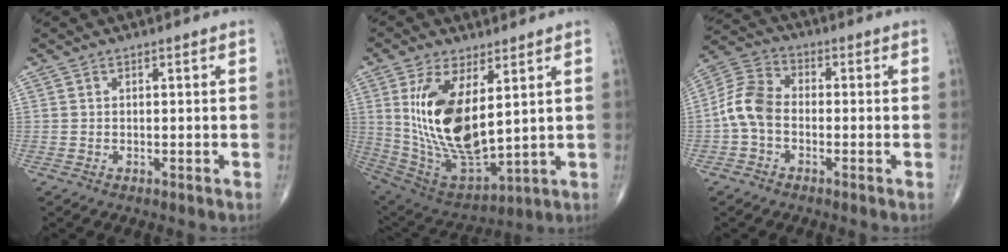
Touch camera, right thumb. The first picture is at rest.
{"total": 18.5, "force": [4.2, 8.5, 15.9], "torque": [-0.296, -0.027, 0.102]}
{"total": 8.1, "force": [-1.6, 5.5, 5.7], "torque": [-0.108, 0.024, -0.047]}